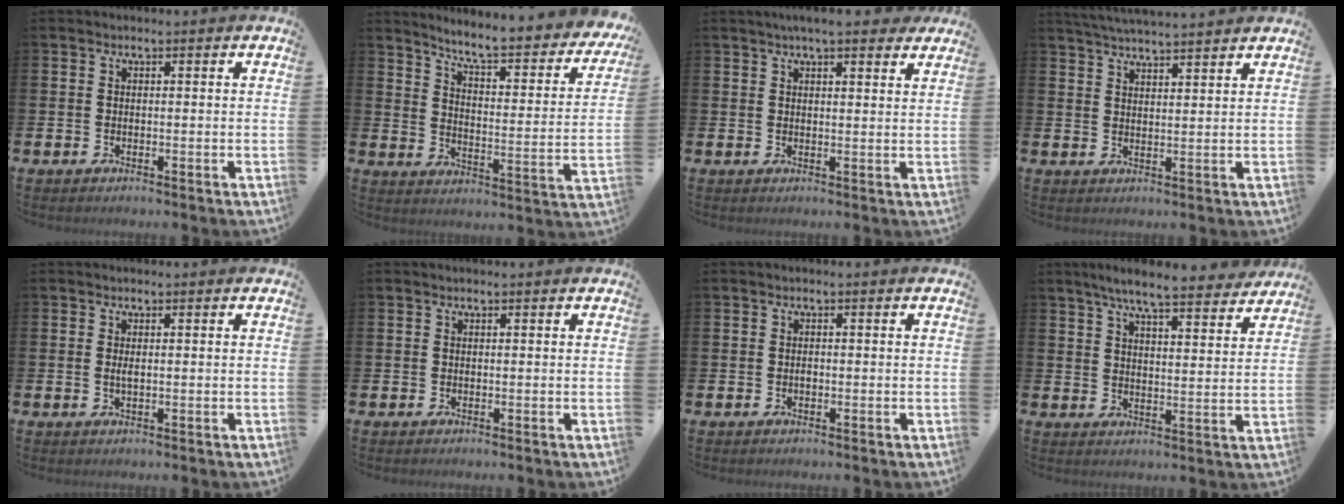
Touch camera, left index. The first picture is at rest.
{"total": 6.9, "force": [6.4, 0.7, 2.6], "torque": [-0.075, -0.055, 0.103]}
{"total": 4.2, "force": [3.8, 0.4, 1.7], "torque": [-0.032, -0.012, 0.066]}
{"total": 4.3, "force": [4.2, -0.3, 0.5], "torque": [-0.021, -0.020, 0.076]}
{"total": 1.0, "force": [0.2, 0.3, 0.9], "torque": [-0.015, 0.001, 0.002]}
{"total": 0.0}
{"total": 0.6, "force": [-0.2, 0.3, 0.4], "torque": [-0.006, -0.001, -0.005]}
{"total": 7.1, "force": [6.6, 0.6, 2.5], "torque": [-0.061, -0.038, 0.114]}